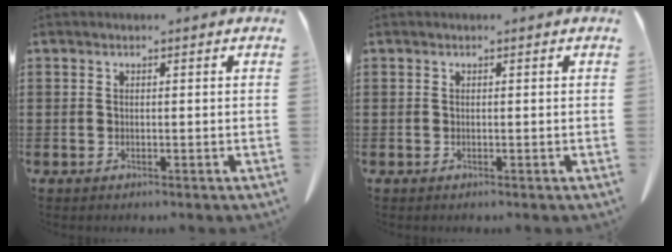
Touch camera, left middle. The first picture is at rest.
{"total": 0.0}